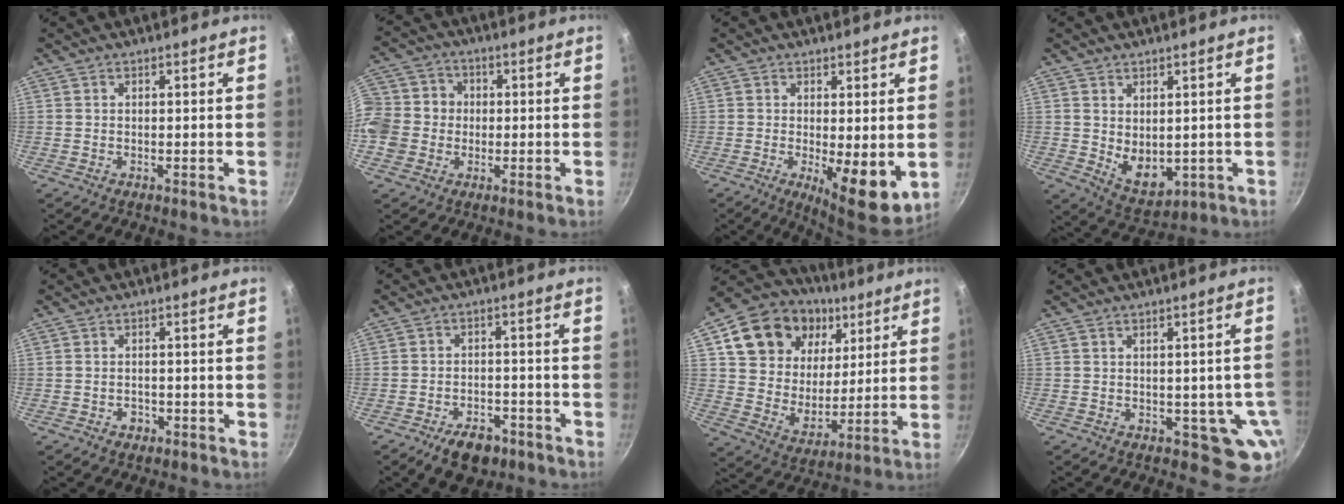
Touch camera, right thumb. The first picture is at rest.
{"total": 12.6, "force": [-1.2, 11.4, 5.1], "torque": [-0.091, 0.031, -0.037]}
{"total": 9.0, "force": [-0.8, 2.9, 8.5], "torque": [-0.104, -0.016, -0.001]}
{"total": 7.1, "force": [0.9, 4.8, 5.2], "torque": [-0.062, -0.022, 0.036]}
{"total": 2.1, "force": [-1.1, 1.6, 0.9], "torque": [-0.007, 0.010, -0.011]}
{"total": 8.1, "force": [-5.1, 4.6, 4.2], "torque": [-0.046, 0.034, -0.069]}
{"total": 21.9, "force": [8.7, 16.4, 11.7], "torque": [-0.177, -0.016, 0.153]}
{"total": 6.9, "force": [-0.9, 4.6, 5.1], "torque": [-0.023, 0.003, -0.006]}